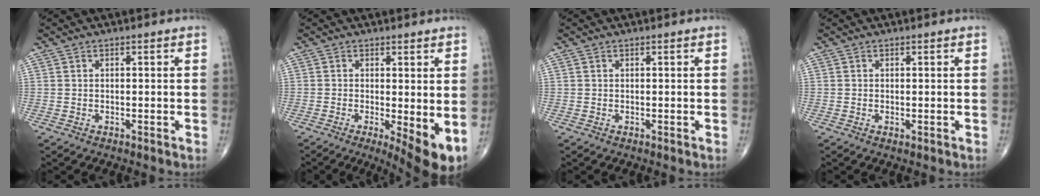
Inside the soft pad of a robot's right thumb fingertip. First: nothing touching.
{"total": 7.8, "force": [-1.2, 2.1, 7.4], "torque": [-0.109, -0.022, -0.014]}
{"total": 0.0}
{"total": 0.6, "force": [-0.1, 0.2, 0.5], "torque": [-0.012, -0.003, -0.004]}